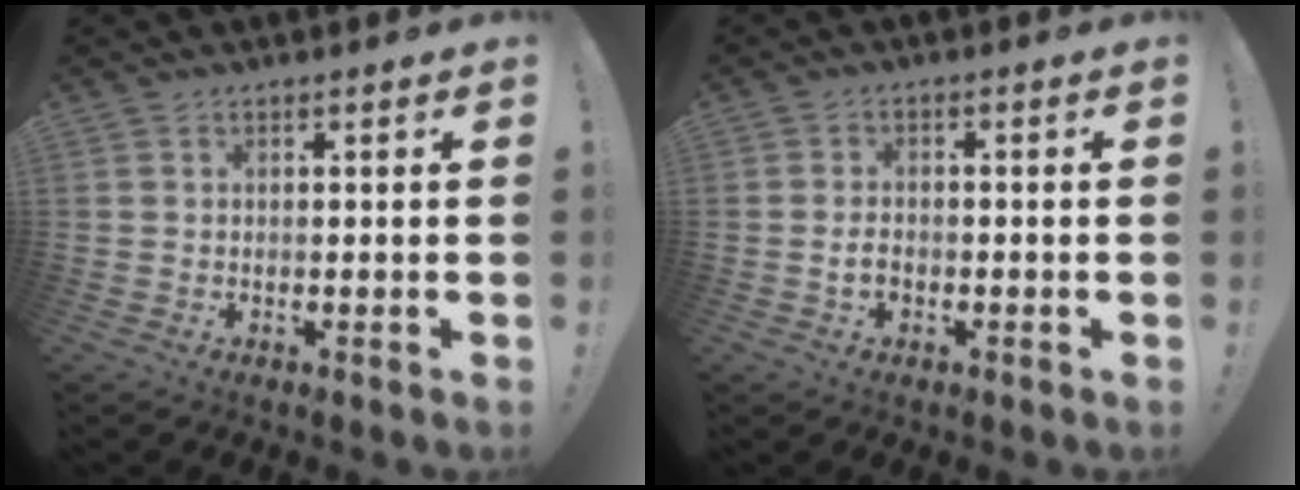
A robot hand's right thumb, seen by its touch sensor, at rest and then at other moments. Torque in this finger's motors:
{"motor_torque": [0.15, 0.04, -0.06, 0.09, -0.02]}